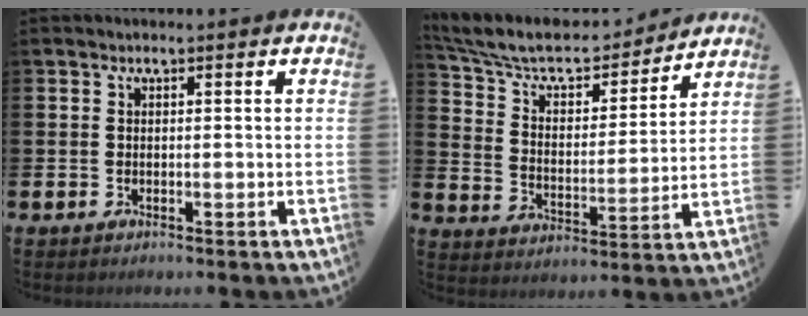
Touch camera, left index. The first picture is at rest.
{"total": 9.1, "force": [8.1, 2.9, 3.0], "torque": [-0.098, -0.056, 0.139]}